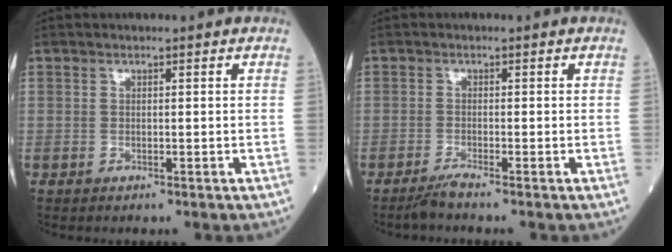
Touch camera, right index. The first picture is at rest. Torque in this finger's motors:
{"motor_torque": [-0.28, 0.00, 0.09, 0.02]}